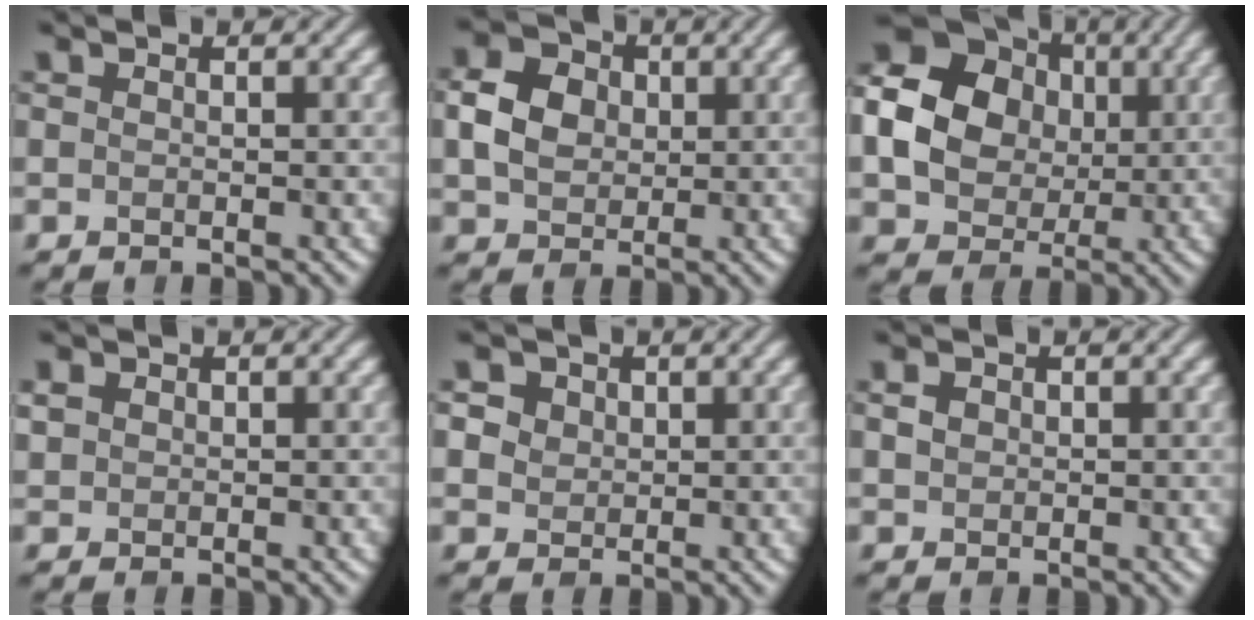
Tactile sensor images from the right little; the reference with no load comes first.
{"total": 4.1, "force": [0.1, 3.4, 2.3], "torque": [-0.047, 0.010, 0.001]}
{"total": 14.4, "force": [1.9, 12.6, 6.7], "torque": [-0.147, 0.032, 0.016]}
{"total": 1.2, "force": [0.0, 1.2, 0.3], "torque": [-0.008, 0.003, 0.004]}
{"total": 5.2, "force": [2.5, 3.8, 2.3], "torque": [-0.053, 0.014, 0.035]}
{"total": 0.8, "force": [-0.2, 0.7, 0.3], "torque": [-0.003, 0.002, -0.002]}